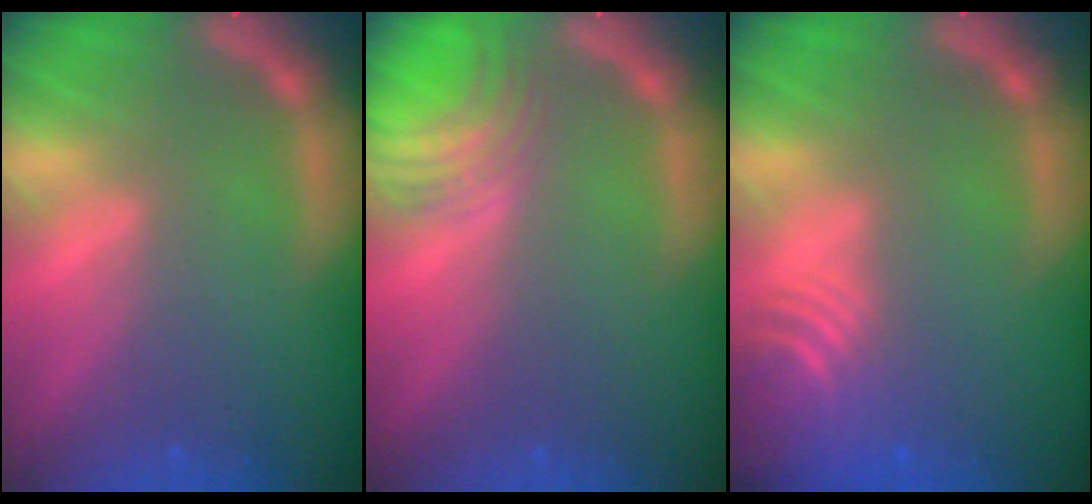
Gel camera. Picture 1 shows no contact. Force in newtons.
{"total": 4.5}
{"total": 7.0}